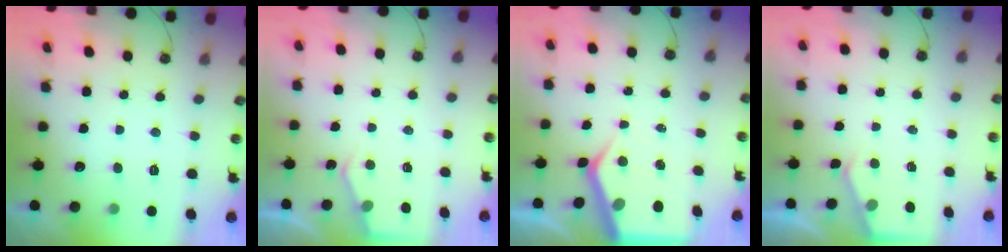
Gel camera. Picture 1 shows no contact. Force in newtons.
{"total": 3.9, "press": 3.8, "slide": 0.4}
{"total": 6.2, "press": 6.2, "slide": 0.6}
{"total": 2.4, "press": 2.4, "slide": 0.4}